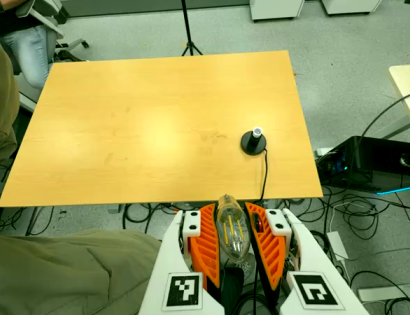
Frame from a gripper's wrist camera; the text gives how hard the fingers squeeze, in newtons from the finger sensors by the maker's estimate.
{"total": 20.7, "left": 22.1, "right": 19.3}